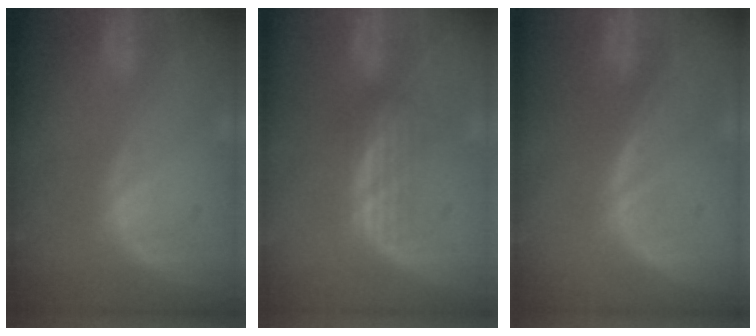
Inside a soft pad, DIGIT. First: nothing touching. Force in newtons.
{"total": 2.8, "press": 2.6, "slide": 1.0}
{"total": 0.0}